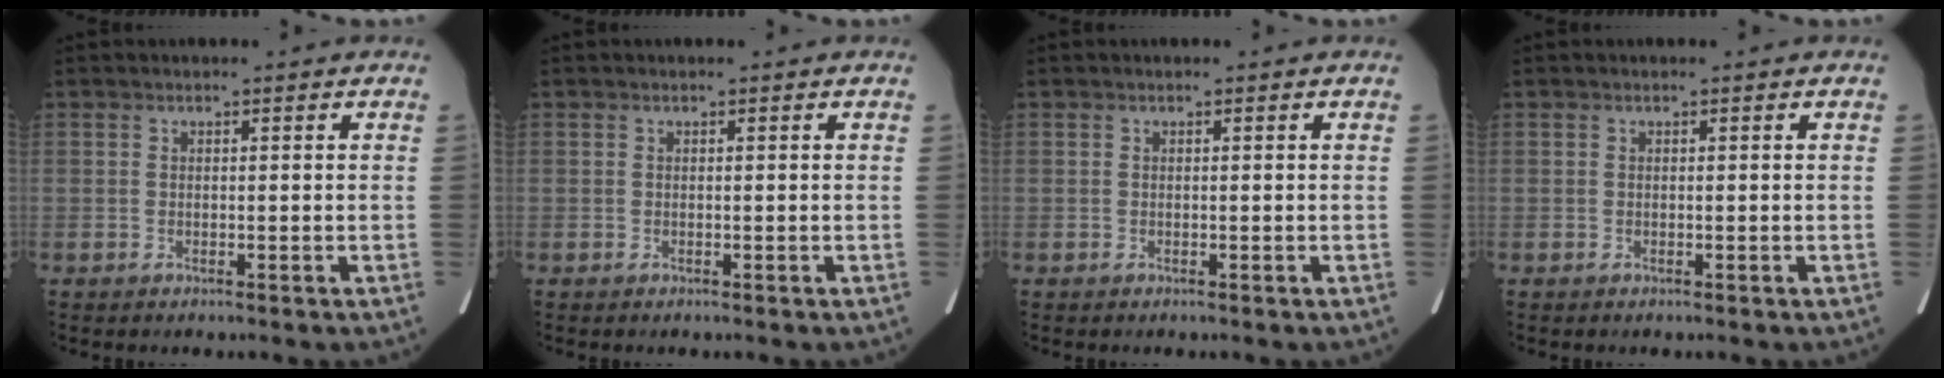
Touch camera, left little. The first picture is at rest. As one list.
[{"total": 0.0}, {"total": 0.0}, {"total": 0.0}]